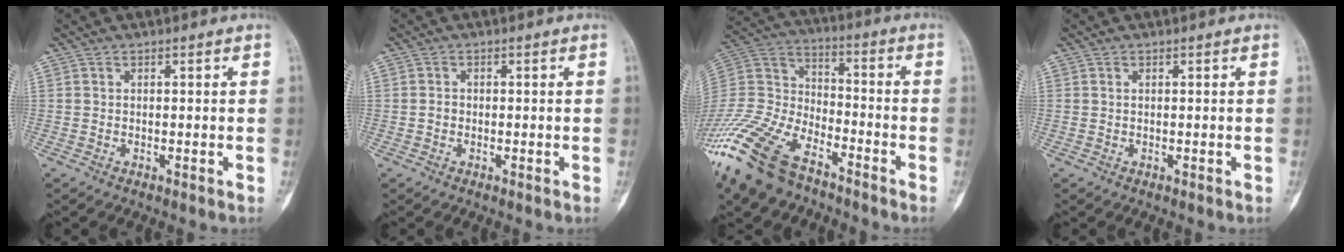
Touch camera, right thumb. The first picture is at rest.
{"total": 1.1, "force": [-0.2, 0.9, 0.5], "torque": [-0.005, 0.004, -0.006]}
{"total": 21.4, "force": [-14.9, 10.1, 11.5], "torque": [-0.267, 0.038, -0.286]}
{"total": 0.0}